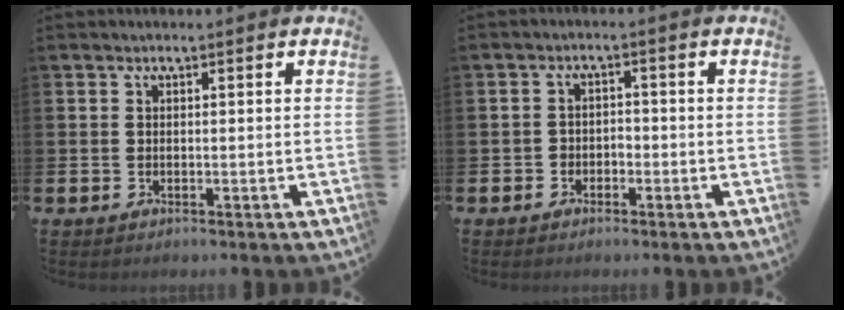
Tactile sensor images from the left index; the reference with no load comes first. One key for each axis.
{"total": 1.8, "fx": -1.3, "fy": 1.2, "fz": 0.2, "tx": -0.008, "ty": 0.004, "tz": -0.030}